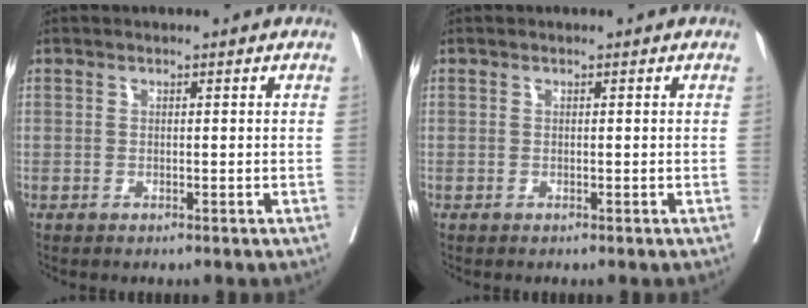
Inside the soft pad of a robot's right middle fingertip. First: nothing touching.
{"total": 0.0}